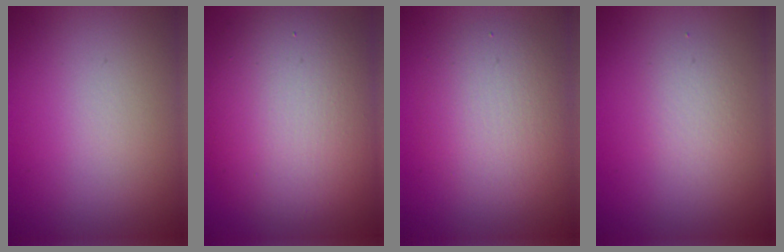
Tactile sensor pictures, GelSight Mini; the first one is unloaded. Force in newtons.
{"total": 10.1, "press": 10.1, "slide": 0.8}
{"total": 4.3, "press": 4.3, "slide": 0.1}
{"total": 1.5, "press": 1.5, "slide": 0.1}